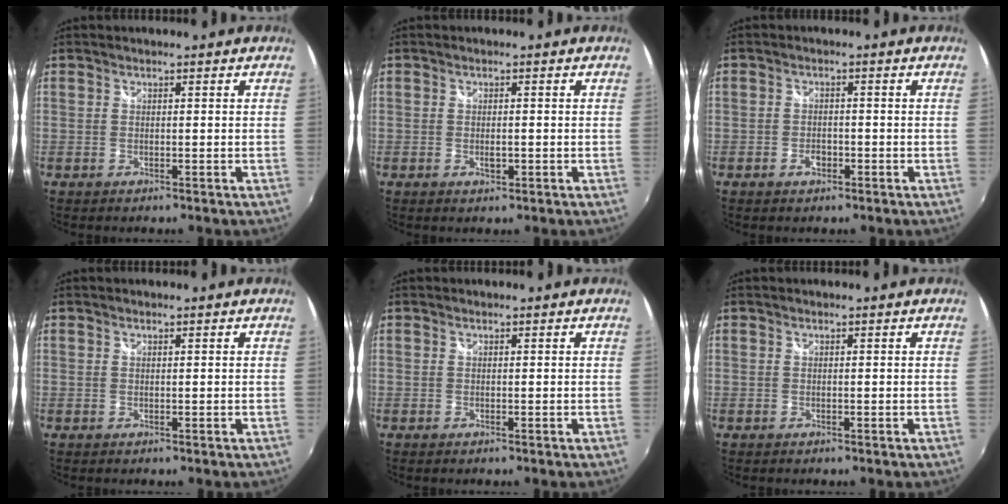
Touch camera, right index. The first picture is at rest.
{"total": 1.7, "force": [-0.5, 1.0, 1.3], "torque": [-0.023, -0.003, -0.007]}
{"total": 2.4, "force": [-1.3, 1.6, 1.1], "torque": [-0.022, 0.000, -0.022]}
{"total": 0.0}
{"total": 0.0}
{"total": 0.0}